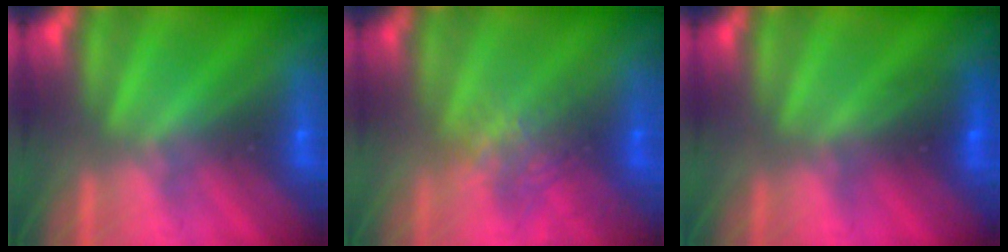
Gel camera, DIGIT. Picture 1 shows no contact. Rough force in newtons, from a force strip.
{"total": 2.9}
{"total": 2.7}